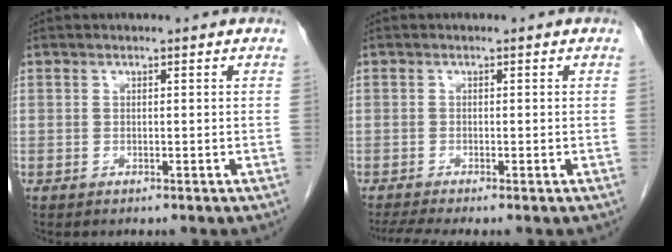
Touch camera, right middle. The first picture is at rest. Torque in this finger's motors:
{"motor_torque": [0.48, -0.34, 0.06, 0.03]}